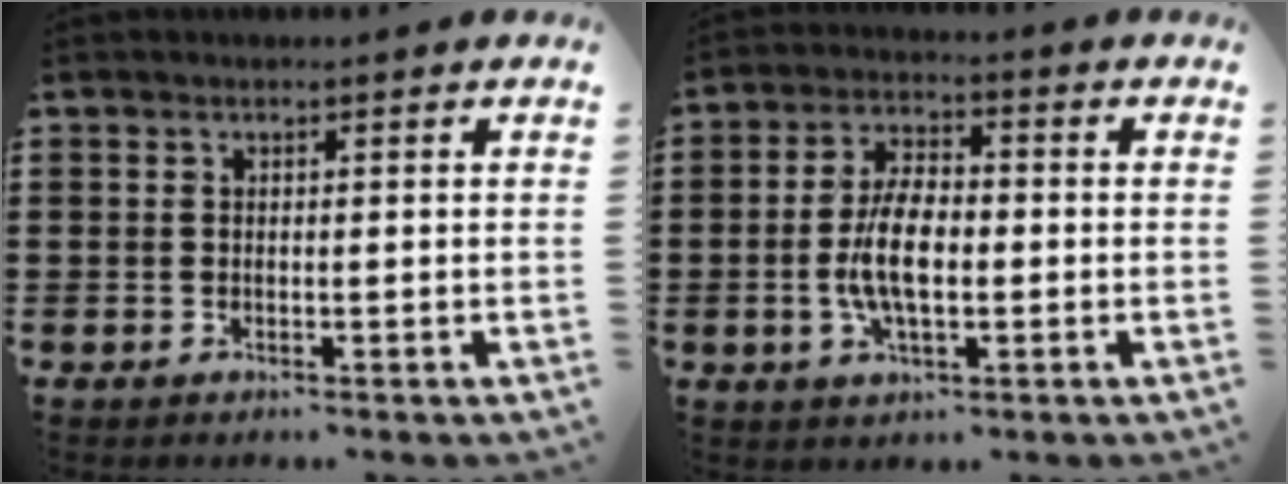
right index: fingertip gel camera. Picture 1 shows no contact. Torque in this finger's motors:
{"motor_torque": [2.14, 0.00, 0.99, 0.21]}